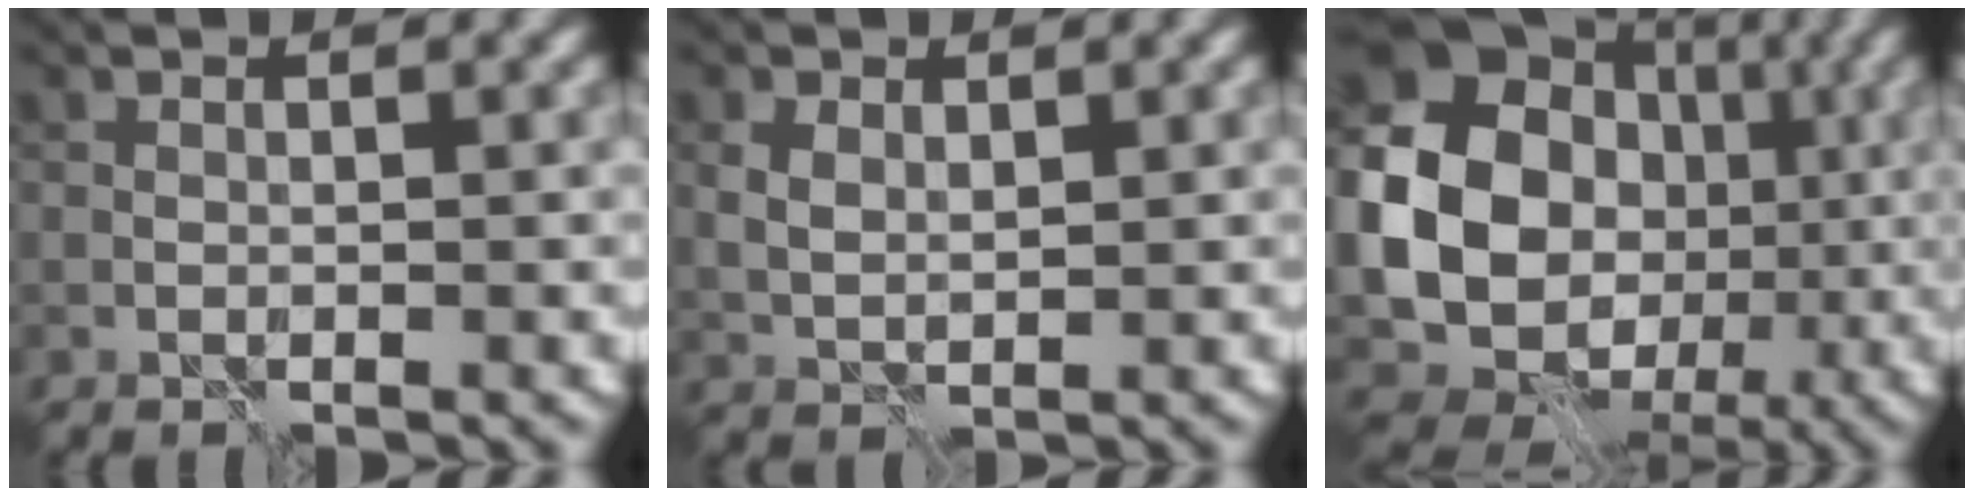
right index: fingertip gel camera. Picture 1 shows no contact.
{"total": 1.7, "force": [0.9, 1.1, 1.0], "torque": [-0.027, -0.002, 0.020]}
{"total": 19.1, "force": [0.2, 17.0, 8.8], "torque": [-0.174, -0.005, -0.014]}